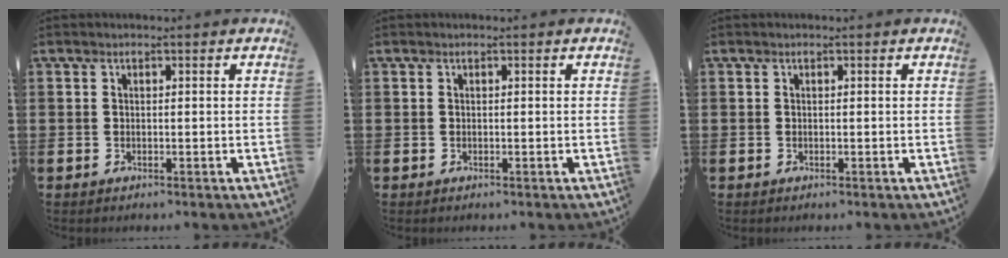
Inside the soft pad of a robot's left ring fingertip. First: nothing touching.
{"total": 0.0}
{"total": 0.0}